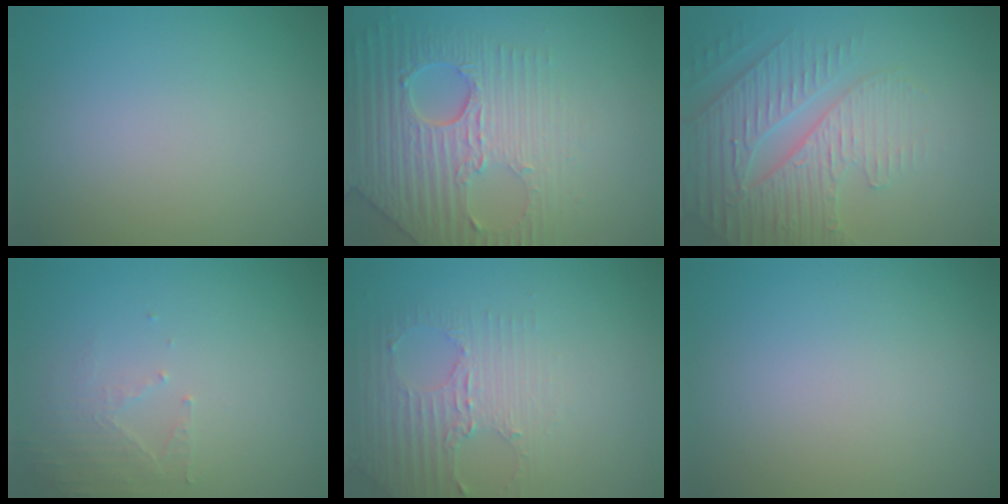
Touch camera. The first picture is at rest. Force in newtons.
{"total": 7.1, "press": 5.7, "slide": 4.2}
{"total": 4.8, "press": 4.4, "slide": 1.9}
{"total": 2.0, "press": 1.9, "slide": 0.3}
{"total": 2.8, "press": 2.5, "slide": 1.3}
{"total": 0.0}